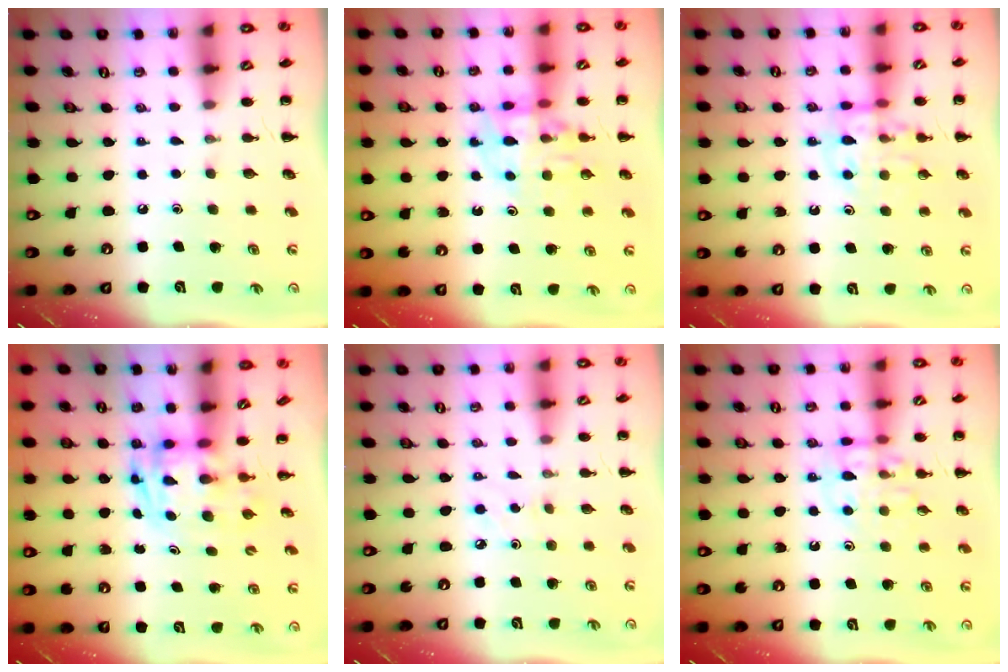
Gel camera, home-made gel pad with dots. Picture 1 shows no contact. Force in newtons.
{"total": 11.4, "press": 11.1, "slide": 2.5}
{"total": 11.3, "press": 11.2, "slide": 1.6}
{"total": 2.7, "press": 2.6, "slide": 0.5}
{"total": 2.5, "press": 2.3, "slide": 0.9}
{"total": 12.1, "press": 12.0, "slide": 1.5}